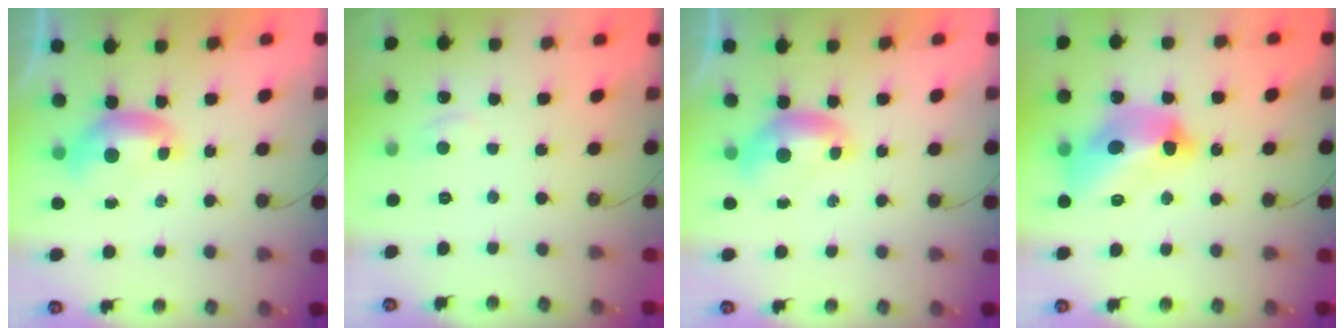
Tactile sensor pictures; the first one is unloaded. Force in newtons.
{"total": 1.4, "press": 1.2, "slide": 0.6}
{"total": 0.0}
{"total": 13.4, "press": 13.3, "slide": 1.6}